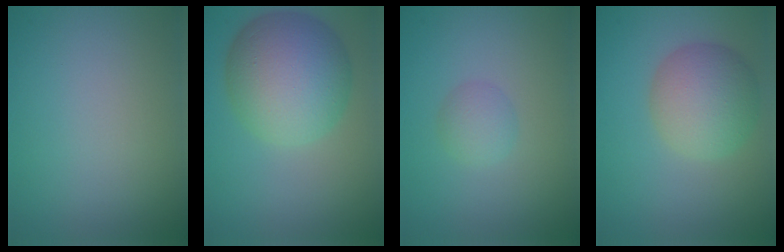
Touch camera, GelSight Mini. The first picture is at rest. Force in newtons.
{"total": 9.5, "press": 9.5, "slide": 0.6}
{"total": 1.7, "press": 1.7, "slide": 0.0}
{"total": 5.8, "press": 5.8, "slide": 0.4}